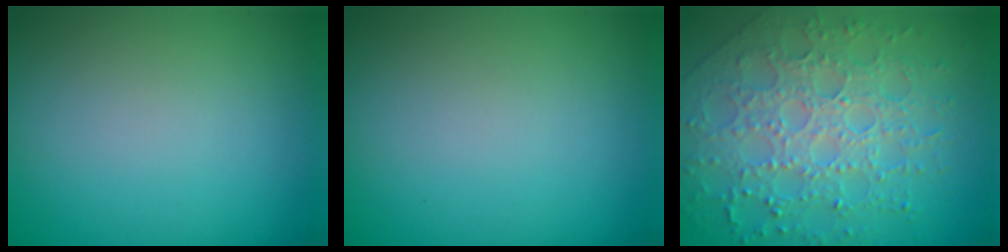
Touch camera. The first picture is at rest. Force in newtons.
{"total": 0.0}
{"total": 7.8, "press": 5.6, "slide": 5.5}